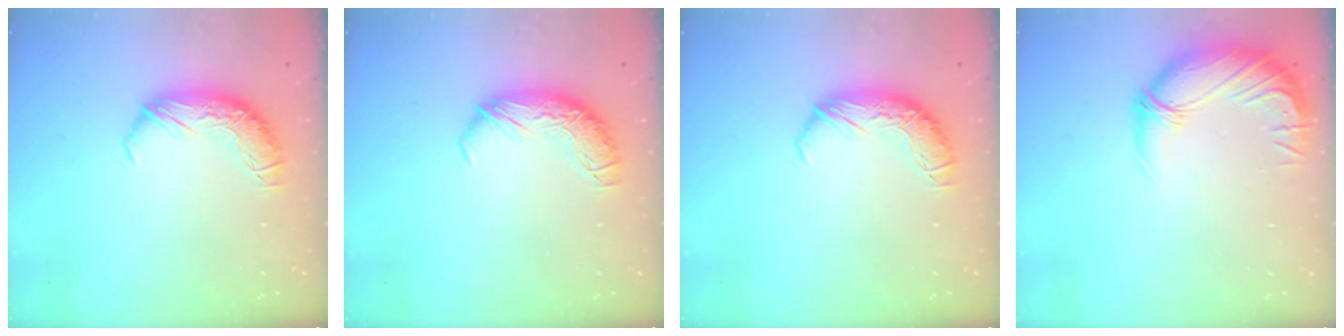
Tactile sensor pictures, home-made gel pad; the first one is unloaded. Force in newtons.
{"total": 0.0}
{"total": 0.0}
{"total": 3.2, "press": 0.0, "slide": 3.2}